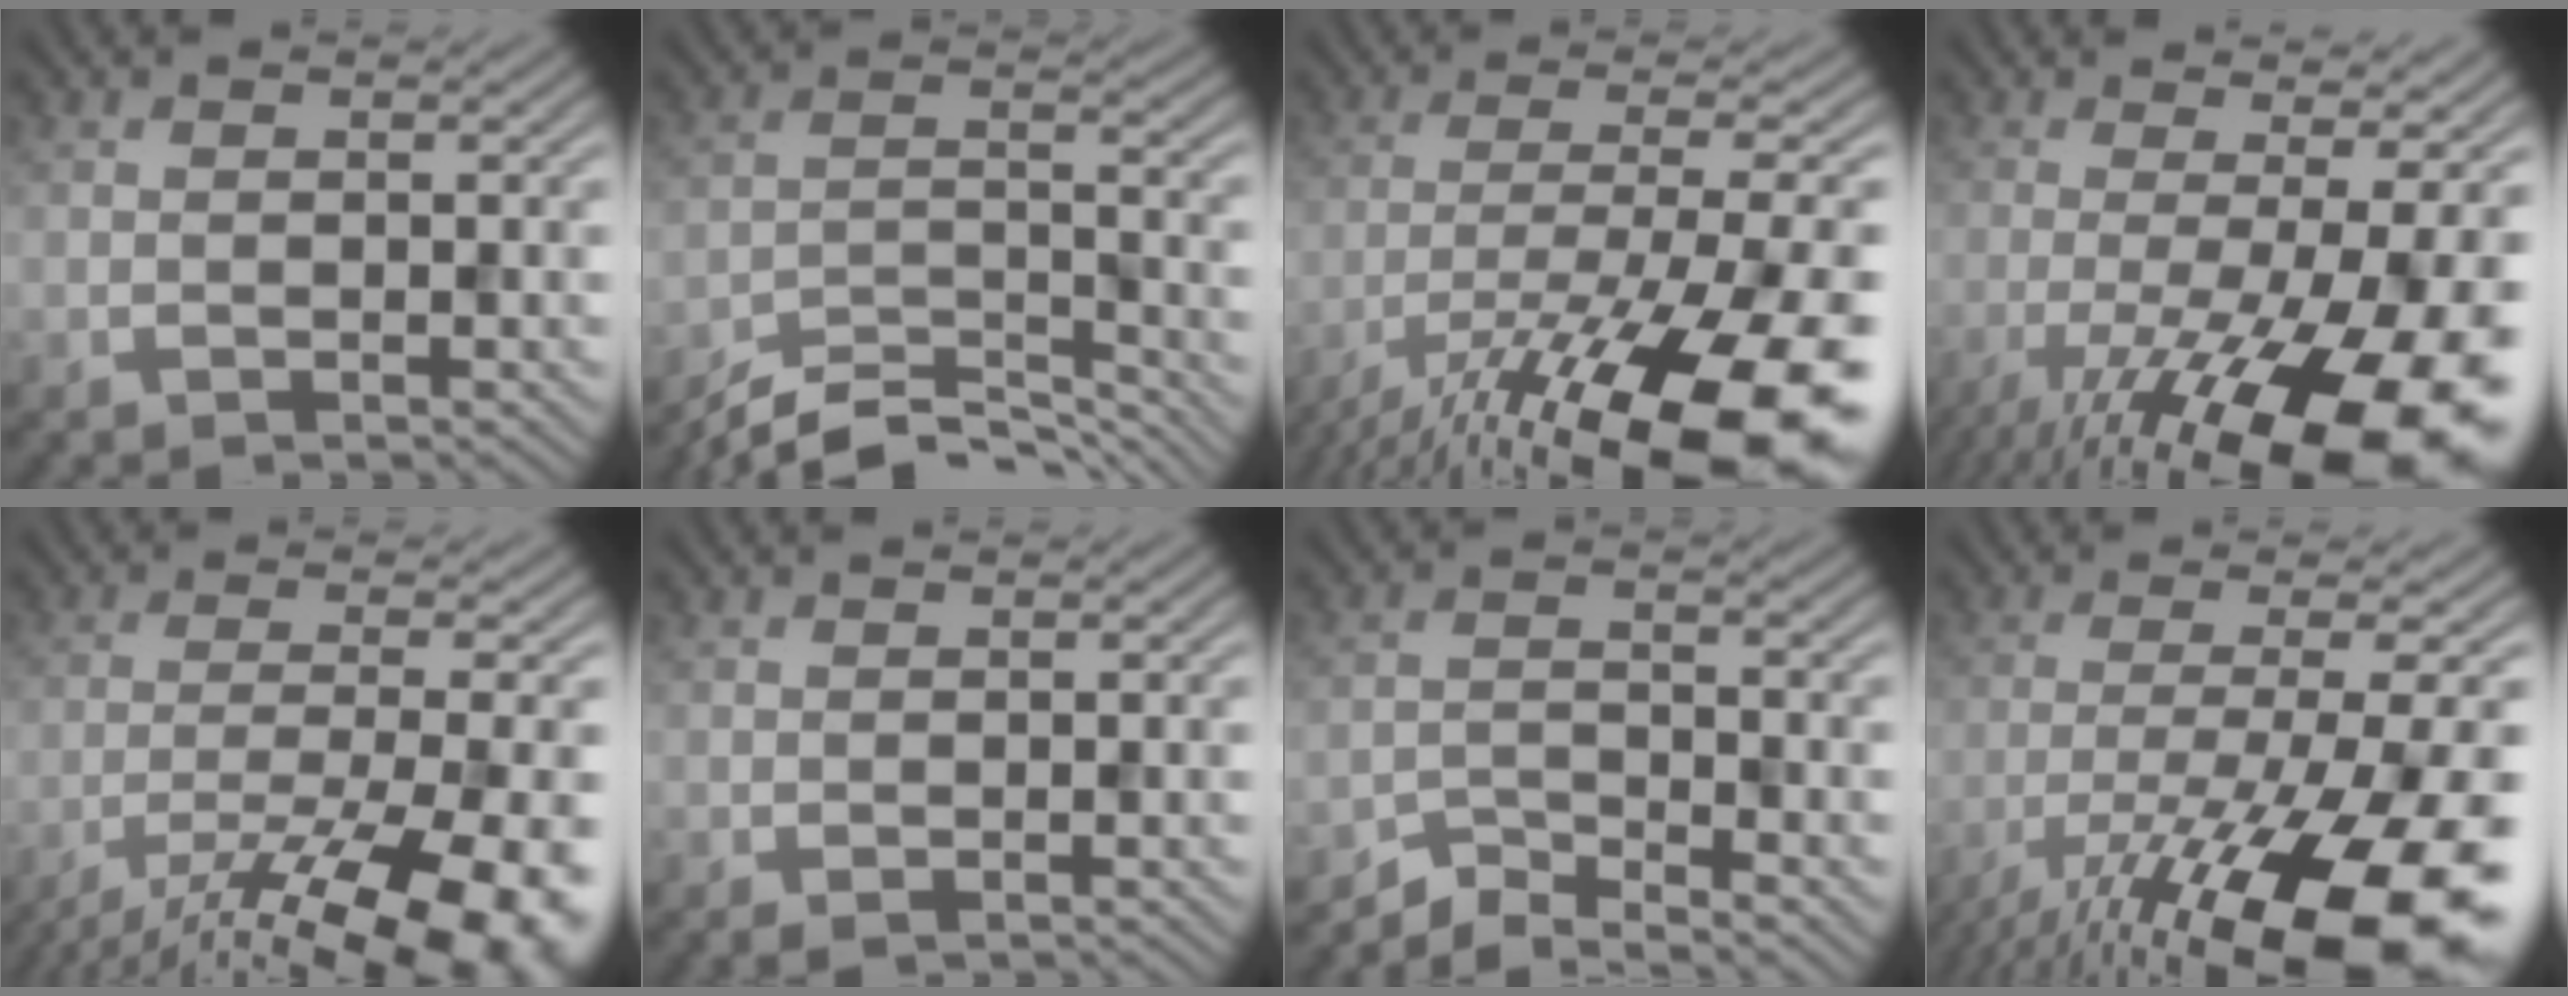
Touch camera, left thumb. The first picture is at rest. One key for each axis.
{"total": 8.0, "fx": -7.2, "fy": 1.6, "fz": 3.0, "tx": -0.058, "ty": -0.004, "tz": -0.128}
{"total": 18.3, "fx": -12.0, "fy": 4.2, "fz": 13.1, "tx": -0.217, "ty": -0.034, "tz": -0.189}
{"total": 18.2, "fx": -7.2, "fy": 4.8, "fz": 16.0, "tx": -0.228, "ty": -0.020, "tz": -0.106}
{"total": 15.8, "fx": -10.6, "fy": 3.3, "fz": 11.1, "tx": -0.173, "ty": -0.034, "tz": -0.152}
{"total": 0.6, "fx": 0.0, "fy": 0.4, "fz": 0.4, "tx": -0.008, "ty": -0.002, "tz": 0.002}
{"total": 3.8, "fx": -3.6, "fy": 0.4, "fz": 1.2, "tx": -0.019, "ty": 0.001, "tz": -0.077}
{"total": 18.3, "fx": -10.5, "fy": 3.9, "fz": 14.5, "tx": -0.220, "ty": -0.020, "tz": -0.173}